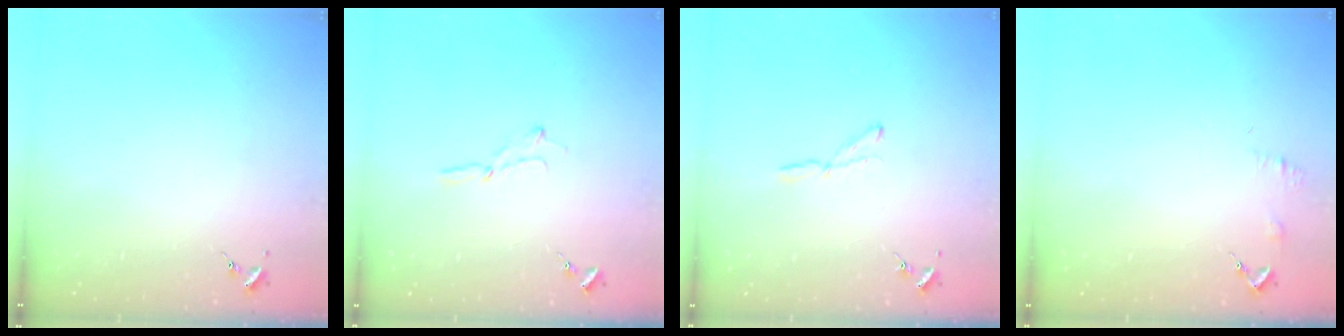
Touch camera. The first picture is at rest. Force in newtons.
{"total": 2.7, "press": 2.7, "slide": 0.2}
{"total": 3.7, "press": 3.6, "slide": 0.4}
{"total": 5.4, "press": 5.3, "slide": 0.8}